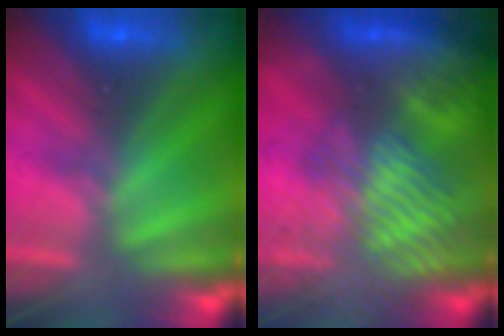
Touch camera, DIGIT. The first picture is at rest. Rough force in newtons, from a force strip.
{"total": 11.8}